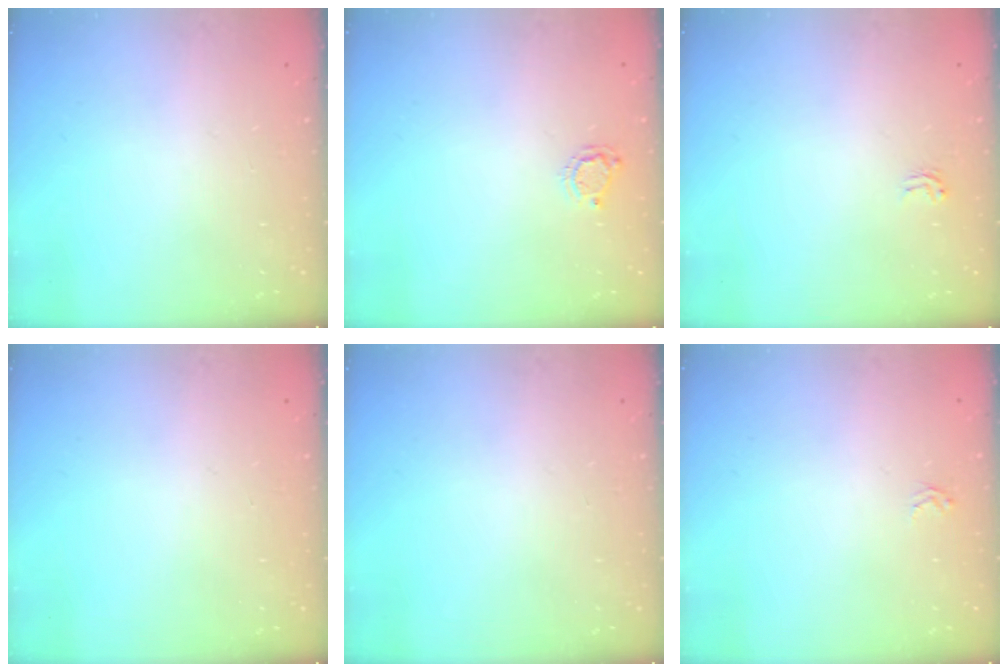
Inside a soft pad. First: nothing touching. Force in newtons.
{"total": 4.5, "press": 4.5, "slide": 0.5}
{"total": 1.9, "press": 1.9, "slide": 0.1}
{"total": 0.0}
{"total": 0.0}
{"total": 1.9, "press": 1.9, "slide": 0.2}